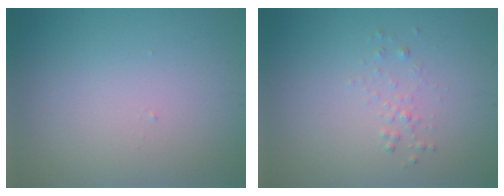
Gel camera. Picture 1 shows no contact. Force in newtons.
{"total": 0.9, "press": 0.9, "slide": 0.0}